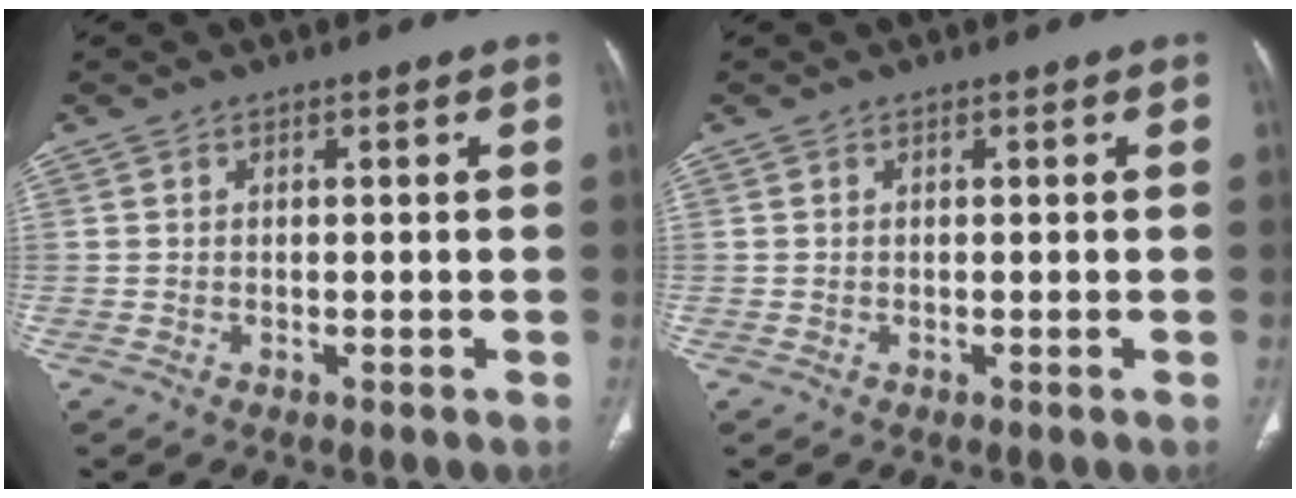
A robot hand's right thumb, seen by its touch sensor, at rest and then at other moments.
{"total": 0.0}